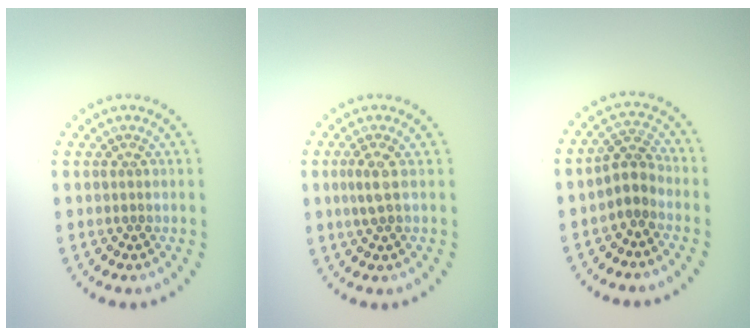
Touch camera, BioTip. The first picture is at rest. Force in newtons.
{"total": 1.4, "press": 1.2, "slide": 0.8}
{"total": 2.4, "press": 2.0, "slide": 1.4}